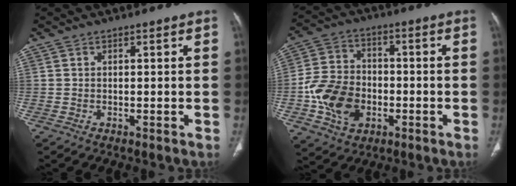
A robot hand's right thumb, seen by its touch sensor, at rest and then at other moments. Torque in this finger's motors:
{"motor_torque": [3.36, 1.64, 0.87, -1.23, 0.12]}